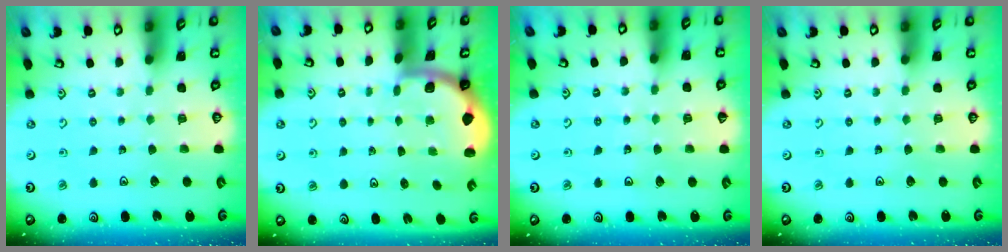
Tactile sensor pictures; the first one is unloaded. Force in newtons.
{"total": 1.6, "press": 1.6, "slide": 0.1}
{"total": 2.6, "press": 2.6, "slide": 0.2}
{"total": 0.0}